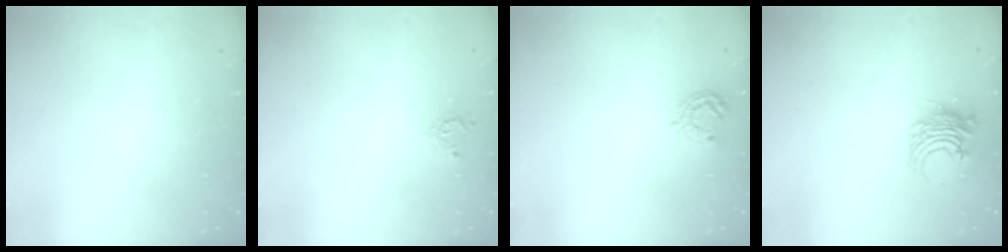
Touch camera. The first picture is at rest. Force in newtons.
{"total": 4.4, "press": 4.4, "slide": 0.3}
{"total": 7.6, "press": 7.6, "slide": 0.5}
{"total": 8.4, "press": 8.4, "slide": 0.7}